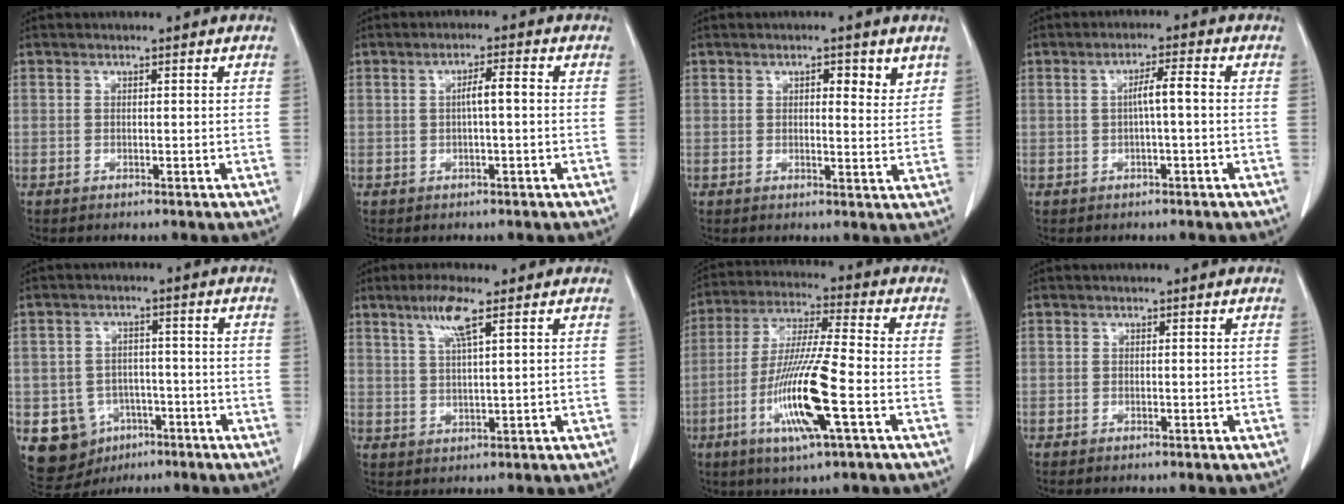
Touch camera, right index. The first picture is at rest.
{"total": 3.6, "force": [0.1, 0.7, 3.5], "torque": [-0.068, 0.011, 0.005]}
{"total": 5.3, "force": [2.6, 1.9, 4.3], "torque": [-0.057, -0.004, 0.033]}
{"total": 4.0, "force": [0.0, 0.6, 3.9], "torque": [-0.075, 0.012, 0.003]}
{"total": 10.7, "force": [-4.3, 9.2, 3.2], "torque": [-0.073, 0.019, -0.051]}
{"total": 6.1, "force": [3.3, 1.0, 4.9], "torque": [-0.100, 0.005, 0.065]}
{"total": 15.2, "force": [-5.0, 0.9, 14.4], "torque": [-0.292, -0.018, -0.094]}
{"total": 0.8, "force": [-0.4, 0.4, 0.5], "torque": [-0.013, 0.000, -0.004]}